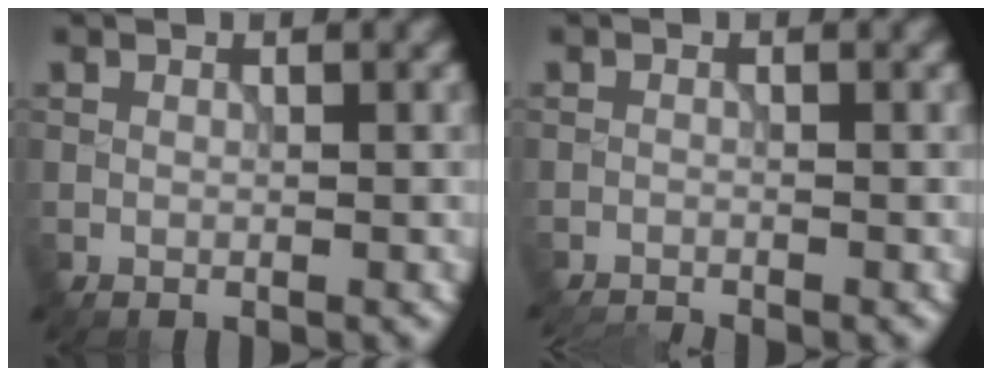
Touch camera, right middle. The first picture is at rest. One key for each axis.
{"total": 2.1, "fx": -2.0, "fy": 0.1, "fz": 0.5, "tx": -0.009, "ty": -0.005, "tz": -0.042}